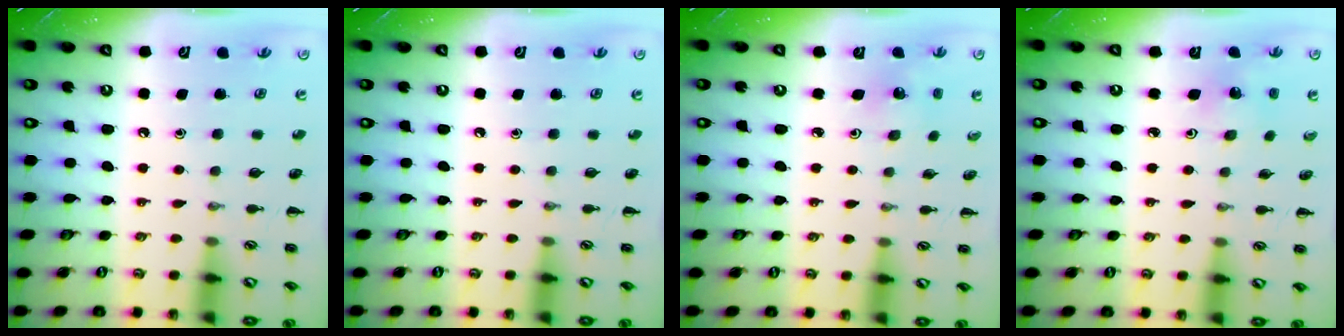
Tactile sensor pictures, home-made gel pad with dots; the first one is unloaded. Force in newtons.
{"total": 0.0}
{"total": 2.3, "press": 2.2, "slide": 0.8}
{"total": 3.0, "press": 2.8, "slide": 1.0}